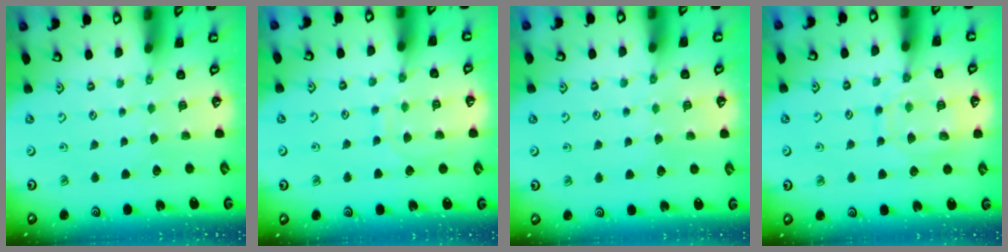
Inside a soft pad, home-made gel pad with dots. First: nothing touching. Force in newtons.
{"total": 7.8, "press": 7.7, "slide": 0.6}
{"total": 4.7, "press": 4.6, "slide": 0.4}
{"total": 12.4, "press": 12.4, "slide": 1.0}